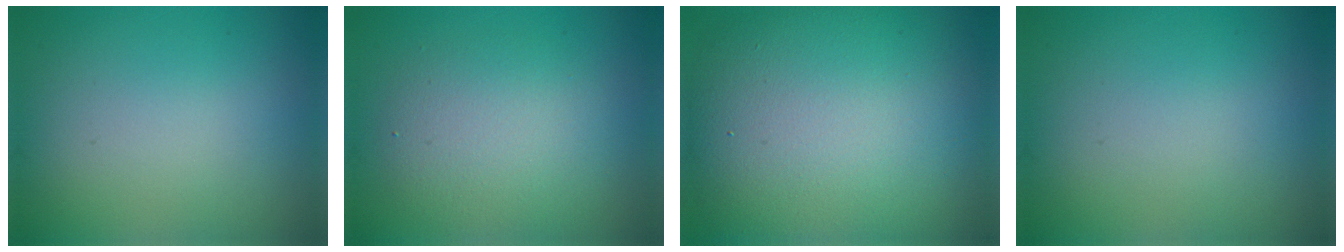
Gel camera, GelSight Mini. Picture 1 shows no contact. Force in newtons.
{"total": 4.4, "press": 4.4, "slide": 0.2}
{"total": 15.4, "press": 15.4, "slide": 0.9}
{"total": 0.0}